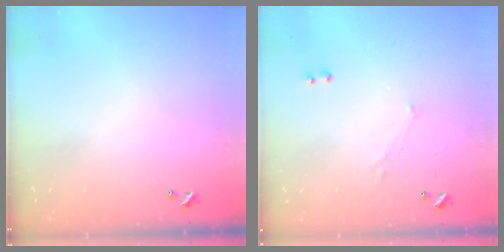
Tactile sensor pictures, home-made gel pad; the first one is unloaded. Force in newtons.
{"total": 1.2, "press": 0.8, "slide": 0.9}